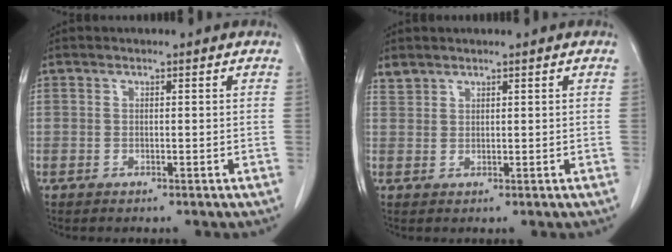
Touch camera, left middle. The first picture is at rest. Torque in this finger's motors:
{"motor_torque": [0.00, 0.02, -0.01, 0.01]}